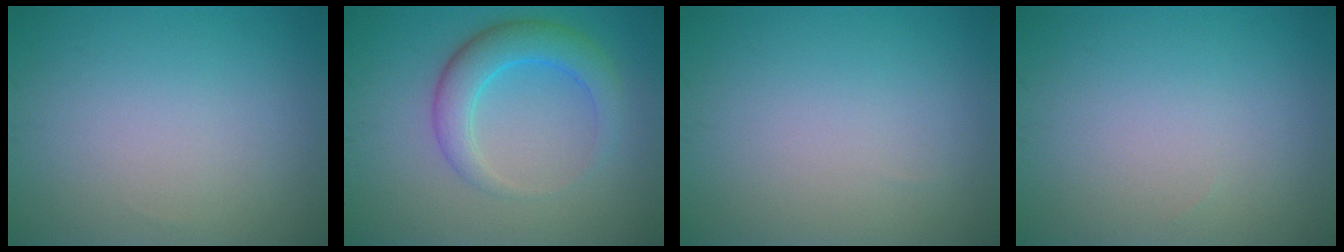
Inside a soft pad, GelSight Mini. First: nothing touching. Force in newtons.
{"total": 4.5, "press": 4.5, "slide": 0.2}
{"total": 0.0}
{"total": 0.0}